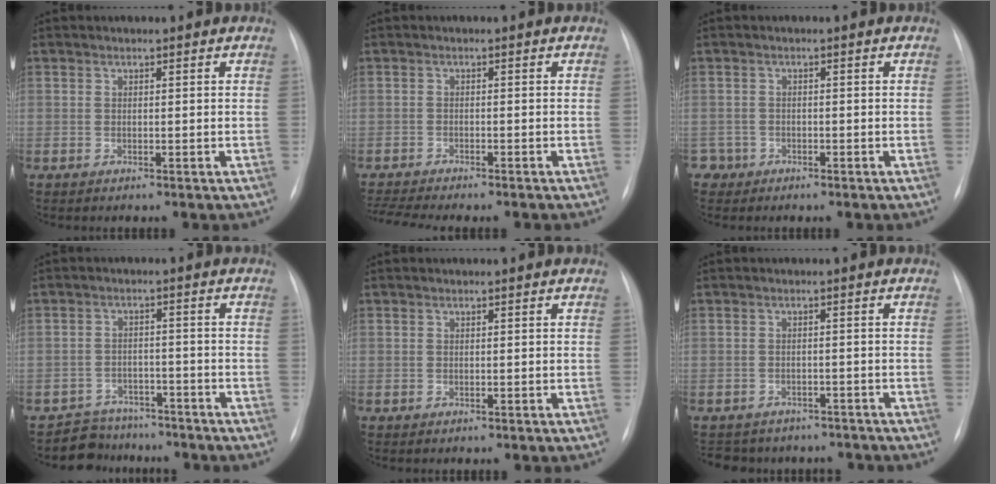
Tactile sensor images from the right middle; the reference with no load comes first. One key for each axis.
{"total": 8.0, "fx": -7.2, "fy": 0.6, "fz": 3.4, "tx": -0.051, "ty": -0.003, "tz": -0.106}
{"total": 1.9, "fx": -1.2, "fy": 1.4, "fz": -0.5, "tx": 0.009, "ty": 0.009, "tz": -0.026}
{"total": 6.0, "fx": -5.1, "fy": 3.0, "fz": -0.8, "tx": 0.019, "ty": 0.023, "tz": -0.081}
{"total": 0.0}
{"total": 9.8, "fx": -8.5, "fy": 4.7, "fz": 1.6, "tx": -0.031, "ty": 0.014, "tz": -0.096}